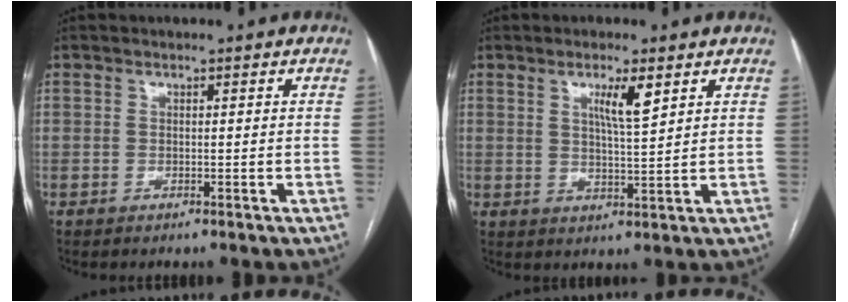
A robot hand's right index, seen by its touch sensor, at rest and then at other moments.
{"total": 4.8, "force": [2.4, 0.2, 4.1], "torque": [-0.071, -0.004, 0.042]}